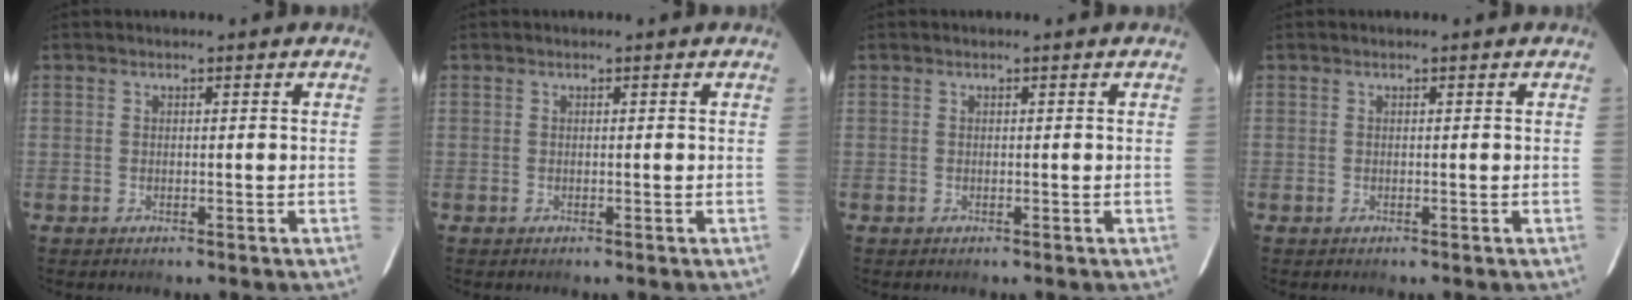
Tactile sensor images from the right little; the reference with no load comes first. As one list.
[{"total": 0.0}, {"total": 0.0}, {"total": 0.0}]